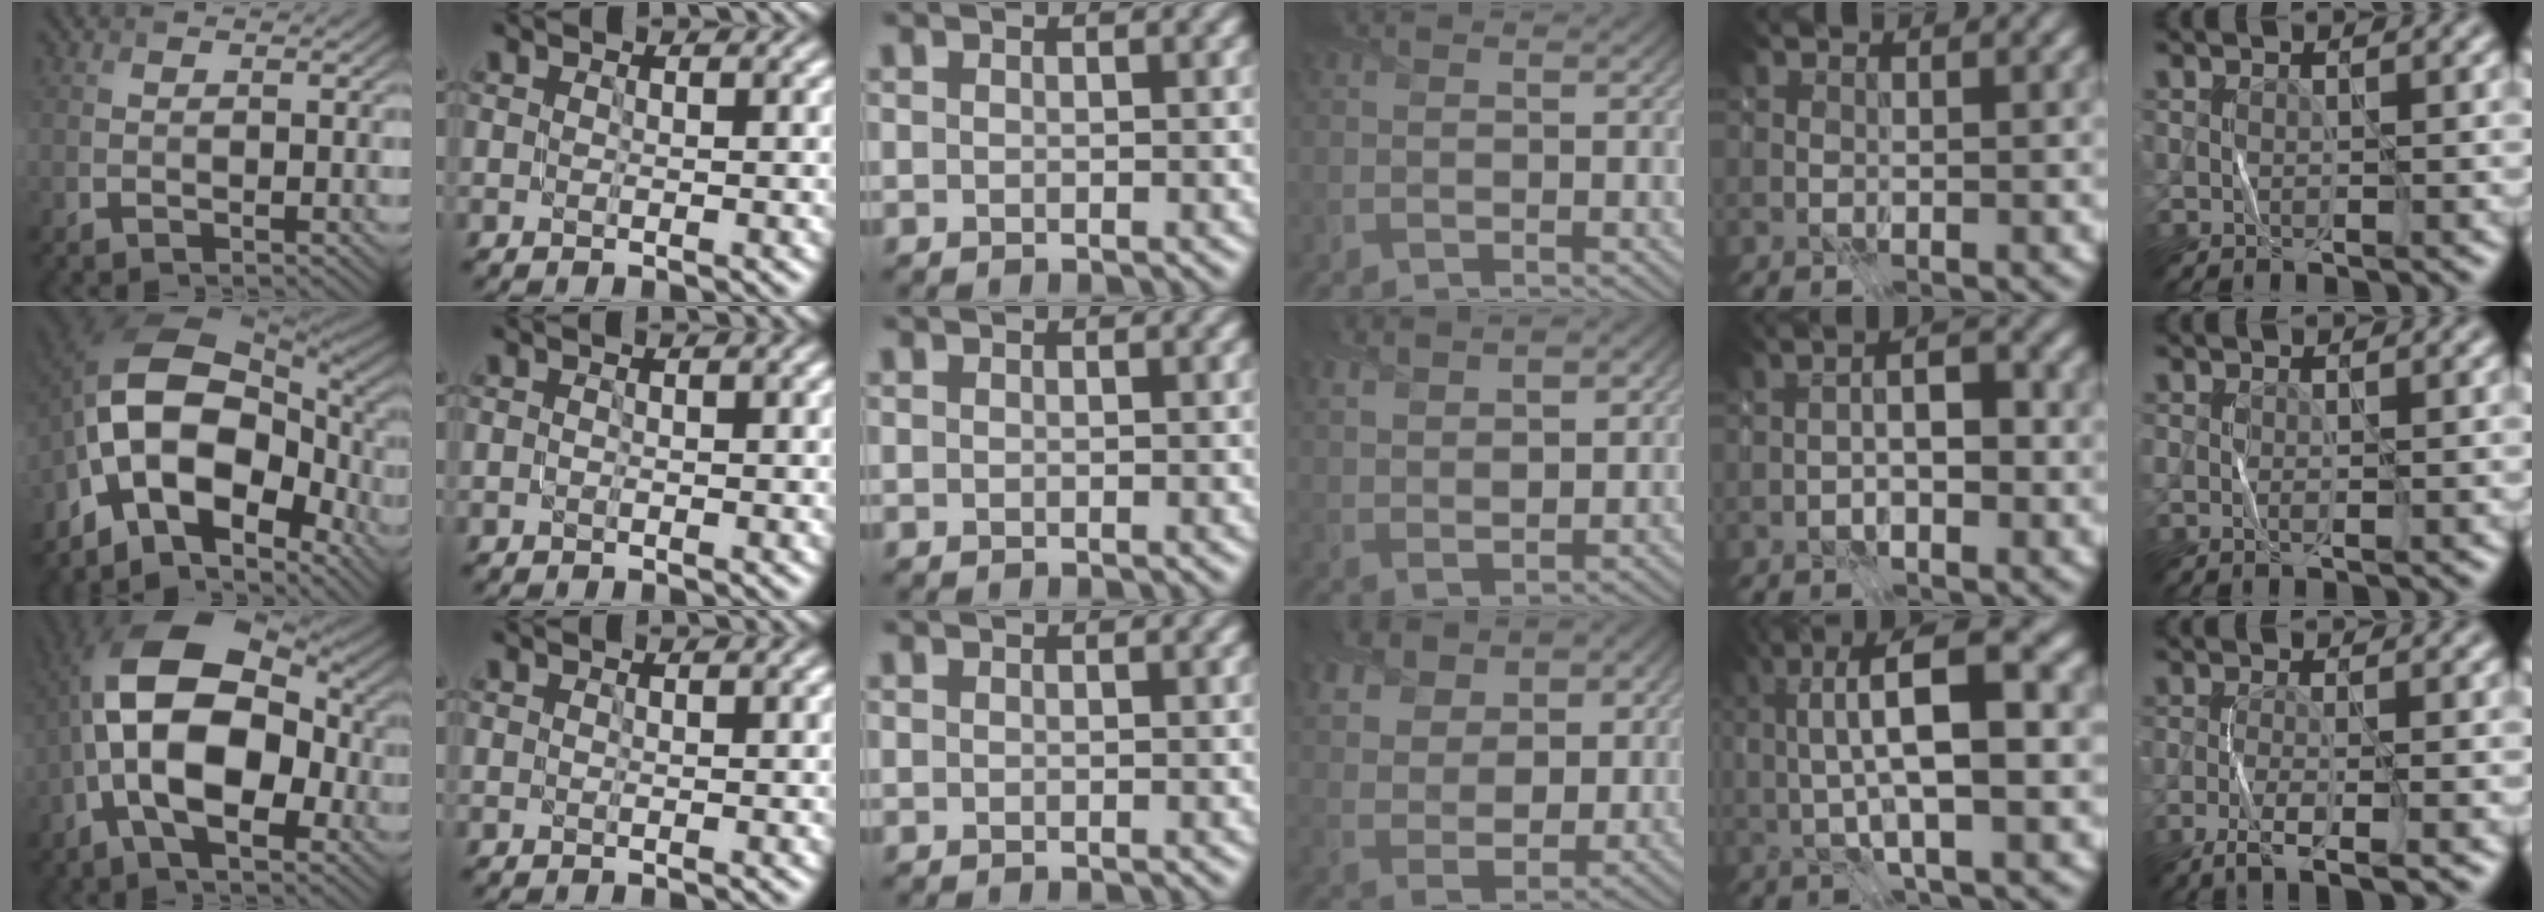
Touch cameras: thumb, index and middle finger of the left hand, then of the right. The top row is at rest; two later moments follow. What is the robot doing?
{"motion": "fold", "object": "shorts"}